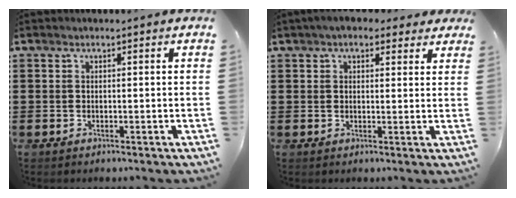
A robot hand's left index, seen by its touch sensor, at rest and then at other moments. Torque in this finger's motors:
{"motor_torque": [2.14, 0.00, 1.03, 0.16]}